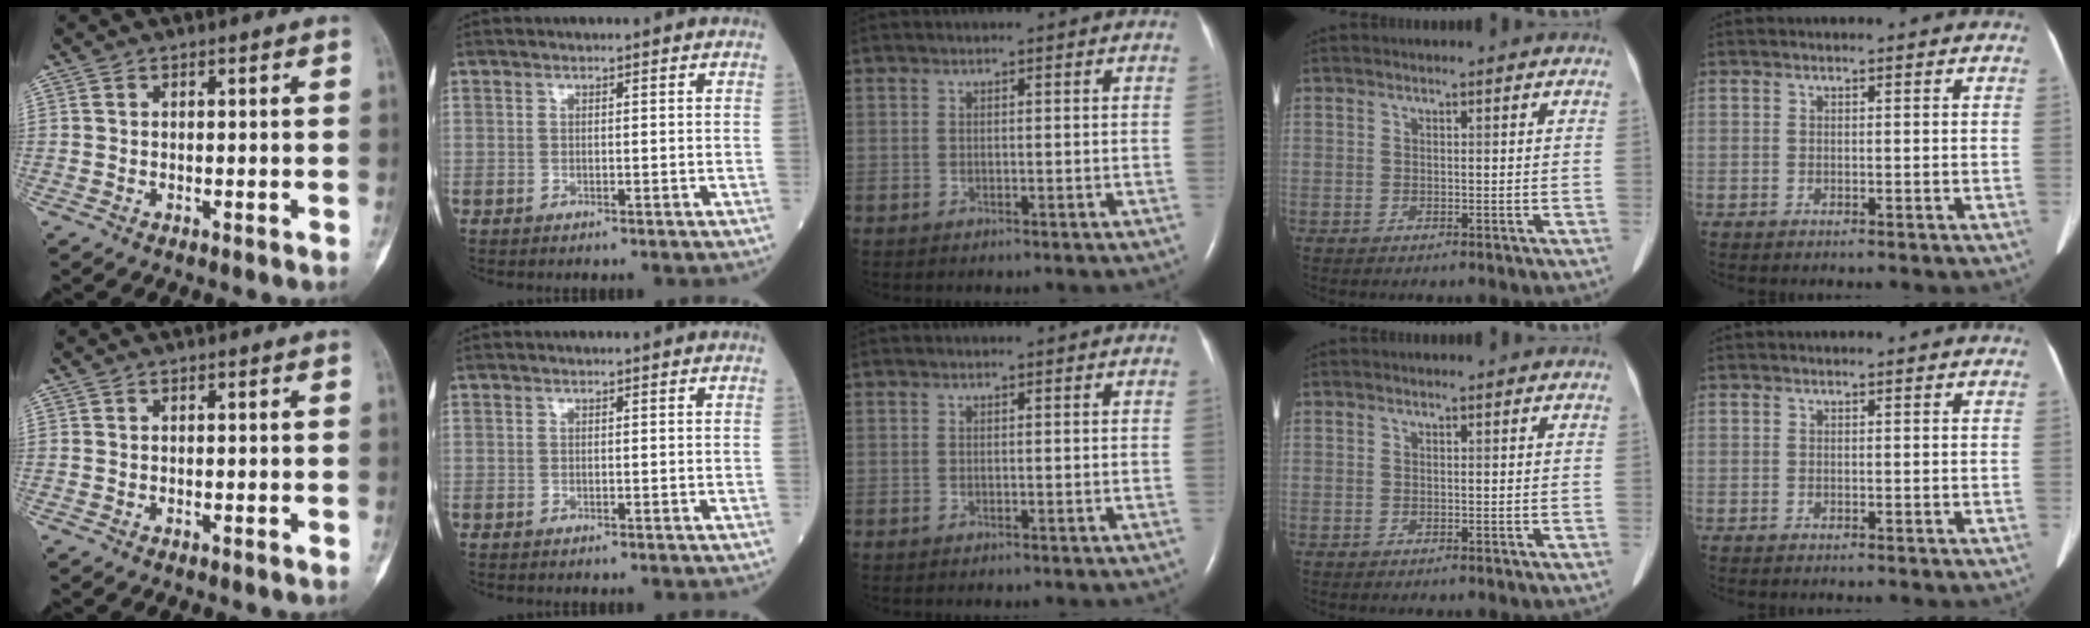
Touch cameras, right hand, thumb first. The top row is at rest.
{}